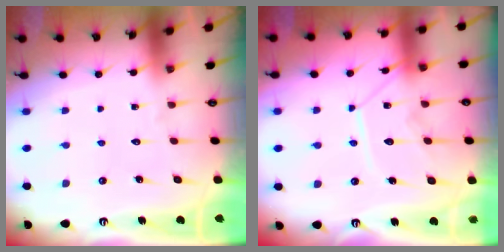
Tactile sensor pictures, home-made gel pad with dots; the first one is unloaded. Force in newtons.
{"total": 12.1, "press": 12.0, "slide": 1.3}